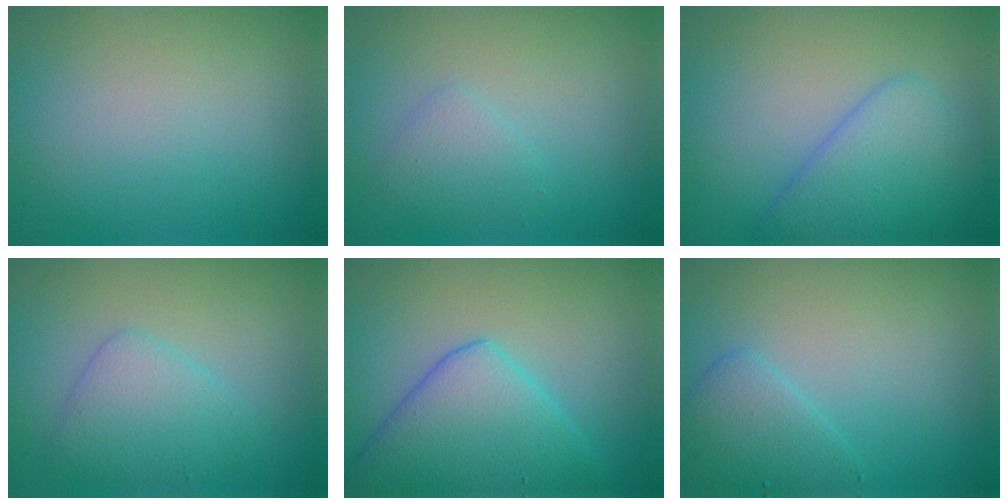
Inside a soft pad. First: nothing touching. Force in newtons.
{"total": 1.6, "press": 1.6, "slide": 0.1}
{"total": 4.4, "press": 4.4, "slide": 0.1}
{"total": 1.9, "press": 1.9, "slide": 0.1}
{"total": 7.1, "press": 7.1, "slide": 0.3}
{"total": 2.8, "press": 2.8, "slide": 0.1}